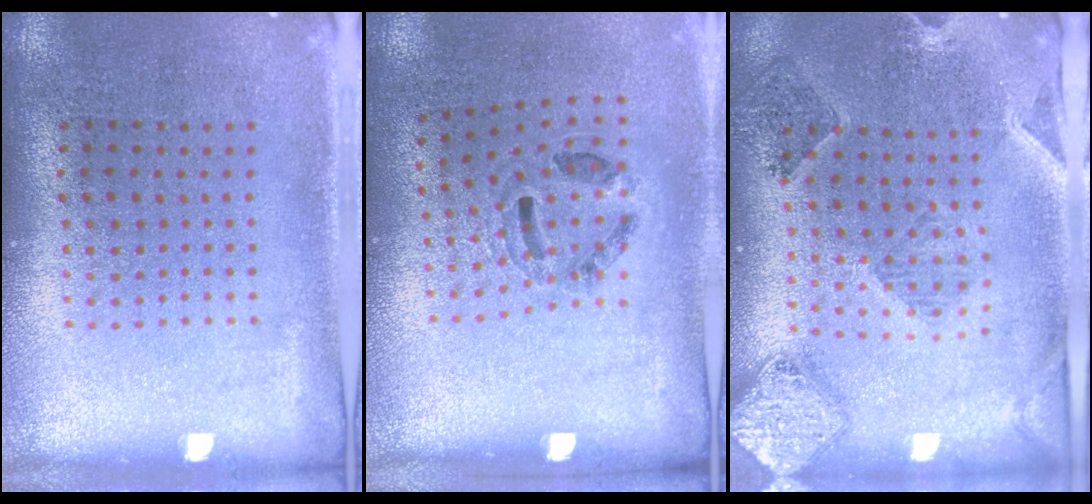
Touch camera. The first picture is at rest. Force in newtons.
{"total": 1.2, "press": 0.8, "slide": 0.8}
{"total": 1.6, "press": 1.5, "slide": 0.3}